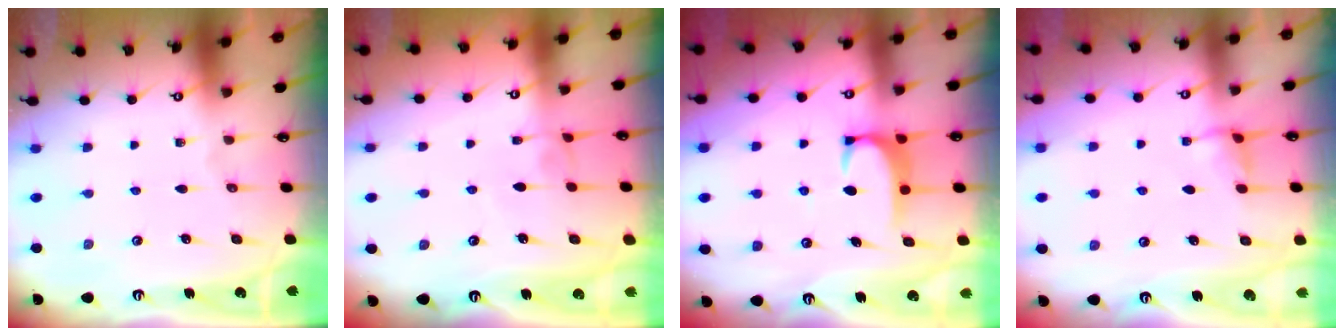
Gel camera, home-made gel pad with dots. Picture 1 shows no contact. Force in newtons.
{"total": 1.5, "press": 1.4, "slide": 0.5}
{"total": 2.0, "press": 1.9, "slide": 0.5}
{"total": 2.9, "press": 2.9, "slide": 0.6}